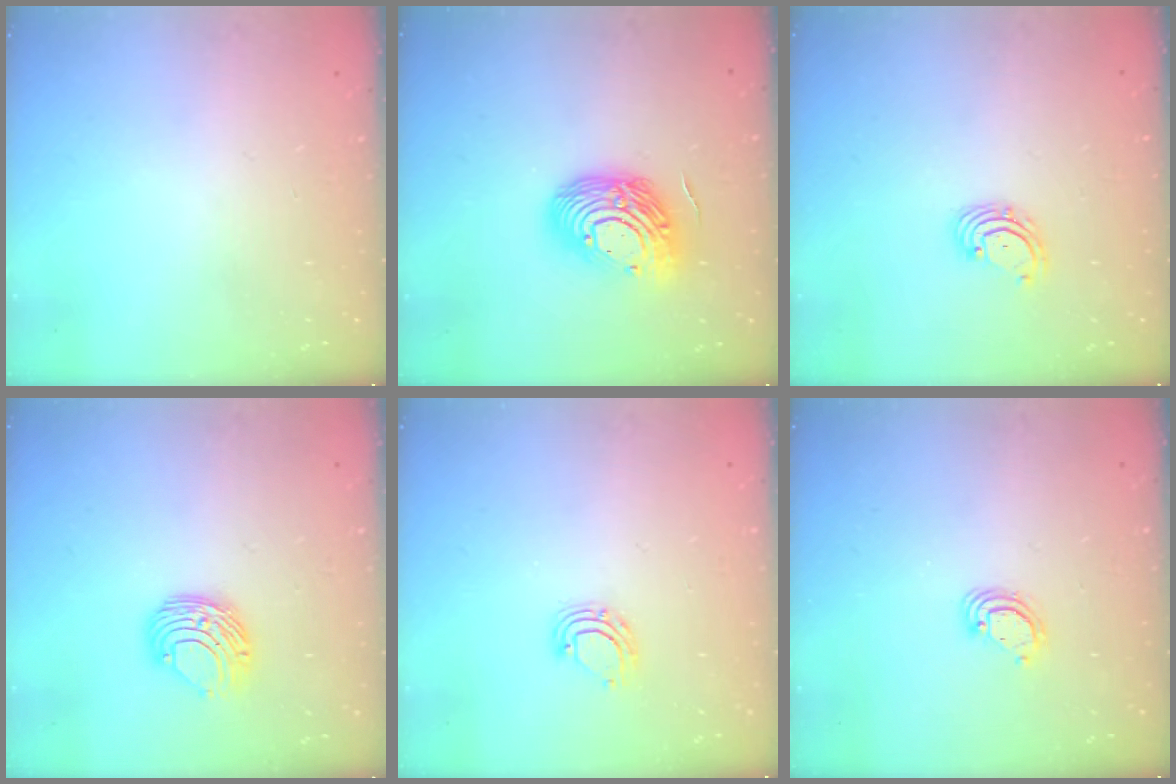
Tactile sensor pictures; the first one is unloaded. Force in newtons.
{"total": 16.1, "press": 16.0, "slide": 1.8}
{"total": 2.7, "press": 2.7, "slide": 0.6}
{"total": 8.7, "press": 8.6, "slide": 0.7}
{"total": 6.9, "press": 6.8, "slide": 0.9}
{"total": 3.8, "press": 3.8, "slide": 0.1}